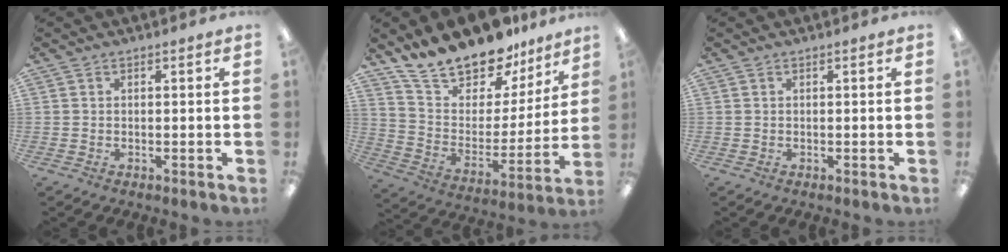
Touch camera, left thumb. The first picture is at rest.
{"total": 17.5, "force": [16.0, 6.0, 3.8], "torque": [-0.090, -0.135, 0.289]}
{"total": 0.0}